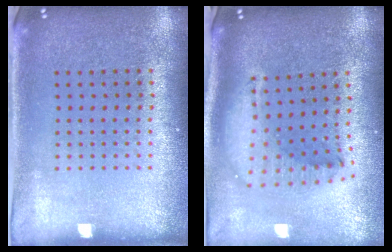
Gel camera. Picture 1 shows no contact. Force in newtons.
{"total": 2.1, "press": 1.6, "slide": 1.3}